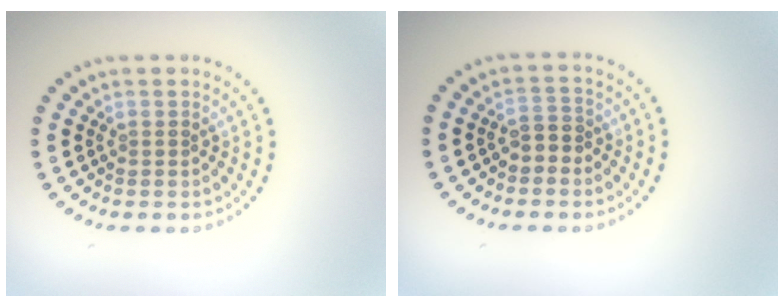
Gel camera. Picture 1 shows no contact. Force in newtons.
{"total": 1.7, "press": 1.6, "slide": 0.8}